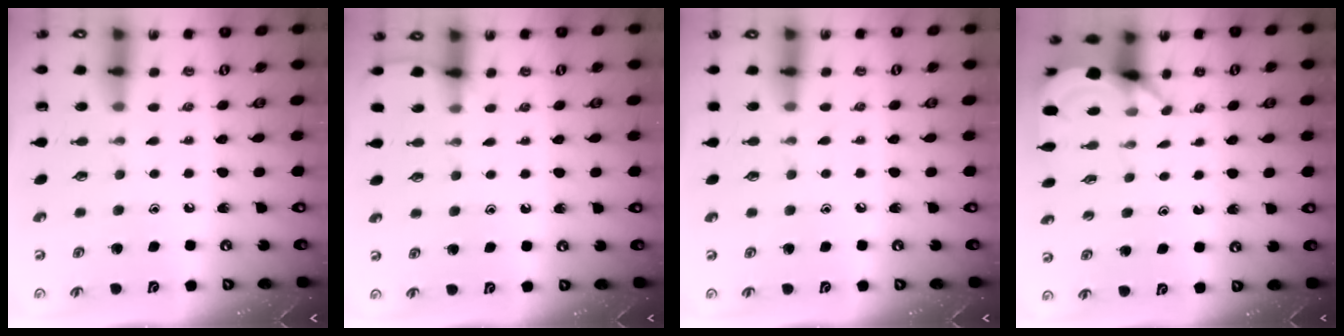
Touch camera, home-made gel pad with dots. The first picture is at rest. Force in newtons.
{"total": 2.4, "press": 2.4, "slide": 0.4}
{"total": 2.6, "press": 2.6, "slide": 0.4}
{"total": 3.9, "press": 3.8, "slide": 0.3}